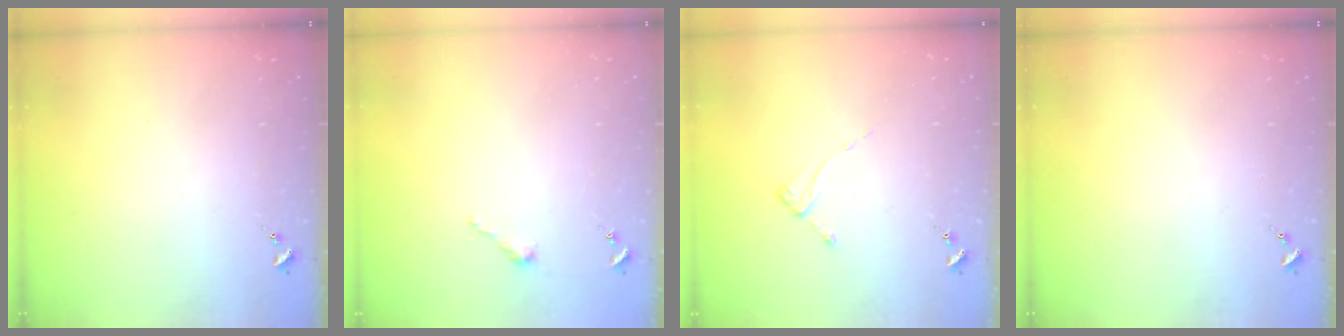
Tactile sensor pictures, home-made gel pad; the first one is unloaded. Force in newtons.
{"total": 2.5, "press": 2.5, "slide": 0.2}
{"total": 2.6, "press": 2.6, "slide": 0.2}
{"total": 0.0}